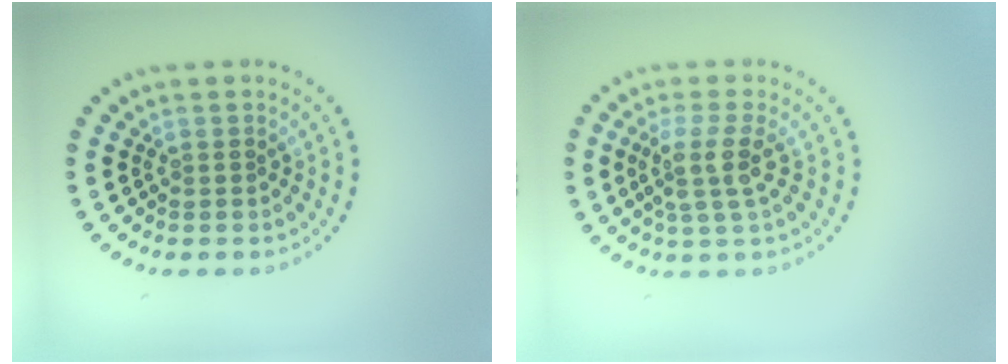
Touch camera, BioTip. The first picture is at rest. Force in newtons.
{"total": 3.0, "press": 2.3, "slide": 1.9}